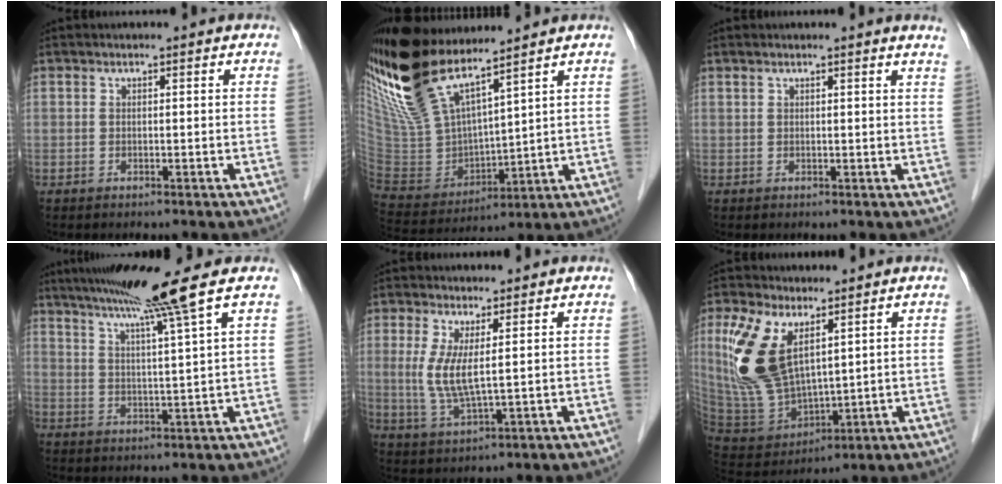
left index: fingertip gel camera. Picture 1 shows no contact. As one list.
[{"total": 17.8, "force": [14.0, 3.9, 10.3], "torque": [-0.227, 0.000, 0.284]}, {"total": 2.3, "force": [2.0, -0.4, 0.9], "torque": [-0.017, -0.005, 0.020]}, {"total": 10.4, "force": [7.1, -3.0, 7.1], "torque": [-0.114, 0.003, 0.111]}, {"total": 4.3, "force": [0.7, 0.9, 4.1], "torque": [-0.092, -0.008, 0.021]}, {"total": 12.7, "force": [5.0, 5.8, 10.1], "torque": [-0.235, 0.003, 0.114]}]